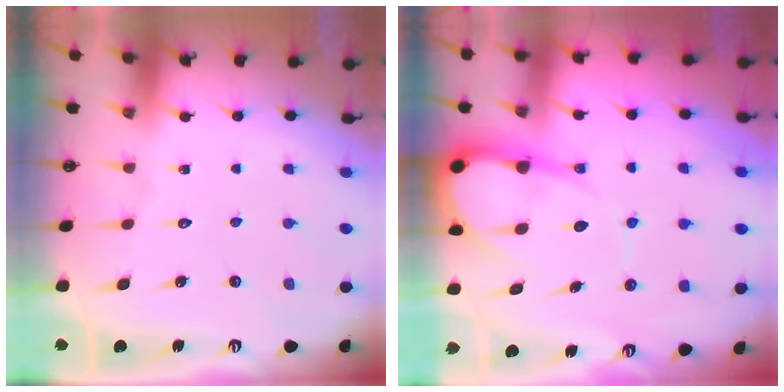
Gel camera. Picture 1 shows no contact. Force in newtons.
{"total": 10.7, "press": 10.6, "slide": 1.2}